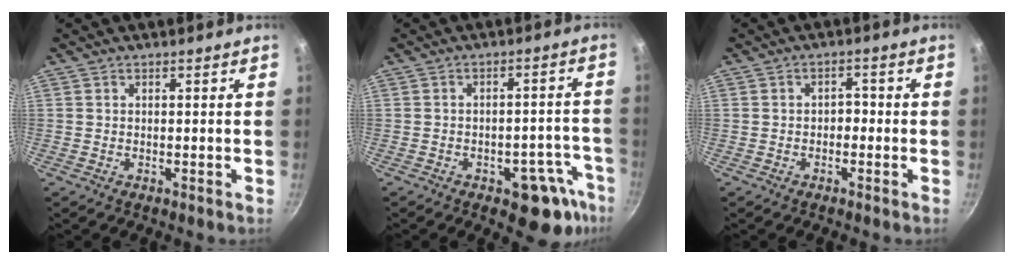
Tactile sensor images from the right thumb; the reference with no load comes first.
{"total": 10.1, "force": [-5.7, 4.4, 7.1], "torque": [-0.056, 0.045, -0.066]}
{"total": 2.2, "force": [-0.7, 1.6, 1.4], "torque": [0.000, 0.012, -0.018]}